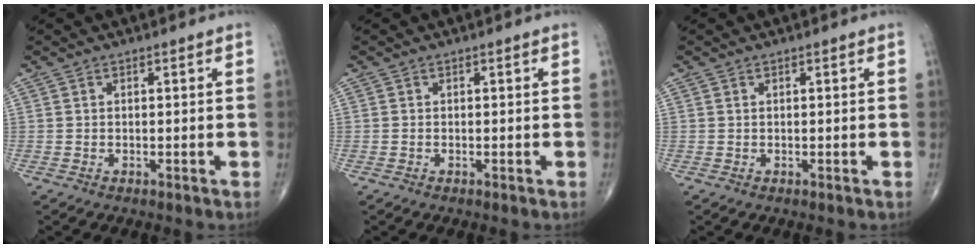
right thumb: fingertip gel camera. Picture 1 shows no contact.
{"total": 0.0}
{"total": 0.0}